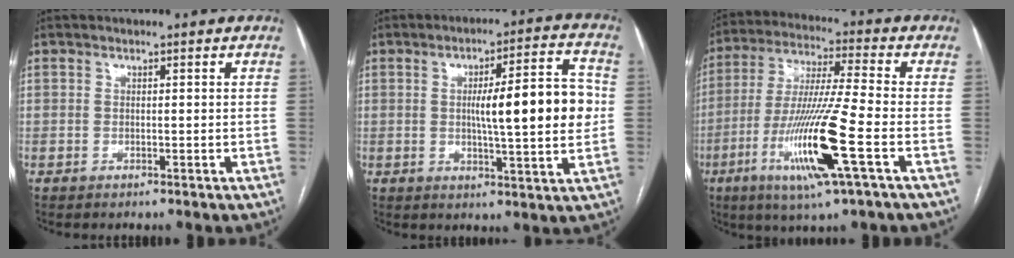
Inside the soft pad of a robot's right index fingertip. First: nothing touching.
{"total": 13.1, "force": [0.6, 1.6, 13.0], "torque": [-0.187, 0.016, 0.007]}
{"total": 16.0, "force": [-5.6, -0.4, 15.0], "torque": [-0.307, -0.022, -0.107]}